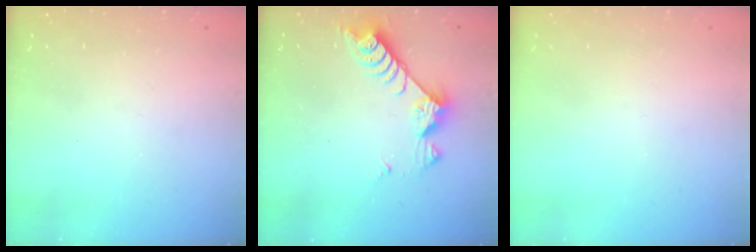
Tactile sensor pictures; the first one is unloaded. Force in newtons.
{"total": 7.6, "press": 7.6, "slide": 0.6}
{"total": 0.0}